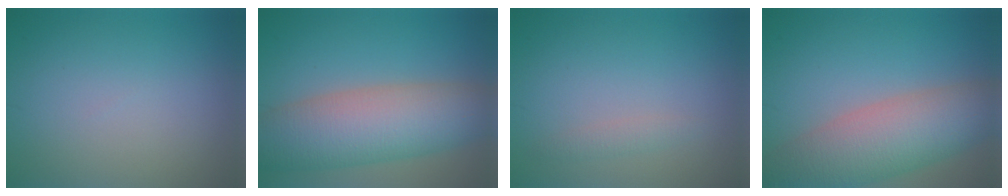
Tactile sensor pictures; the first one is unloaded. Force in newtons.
{"total": 10.4, "press": 10.4, "slide": 0.6}
{"total": 1.1, "press": 1.1, "slide": 0.0}
{"total": 9.6, "press": 9.6, "slide": 0.6}